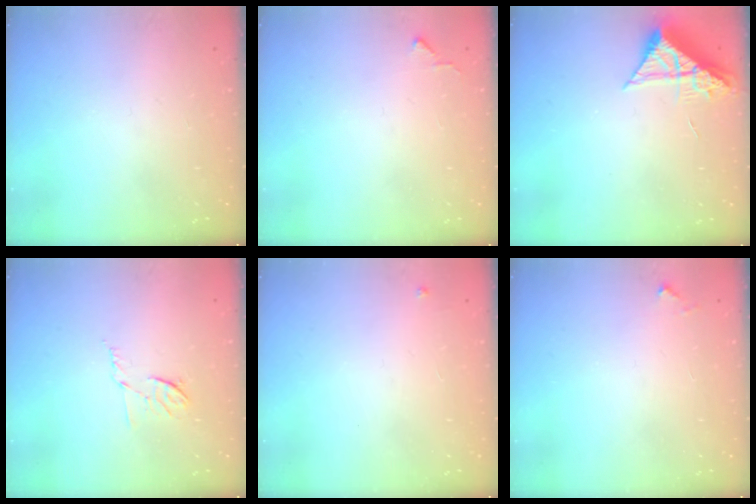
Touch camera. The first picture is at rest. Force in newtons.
{"total": 4.2, "press": 4.1, "slide": 0.7}
{"total": 8.4, "press": 8.4, "slide": 0.8}
{"total": 5.9, "press": 5.9, "slide": 1.0}
{"total": 3.0, "press": 3.0, "slide": 0.5}
{"total": 4.2, "press": 4.2, "slide": 0.1}